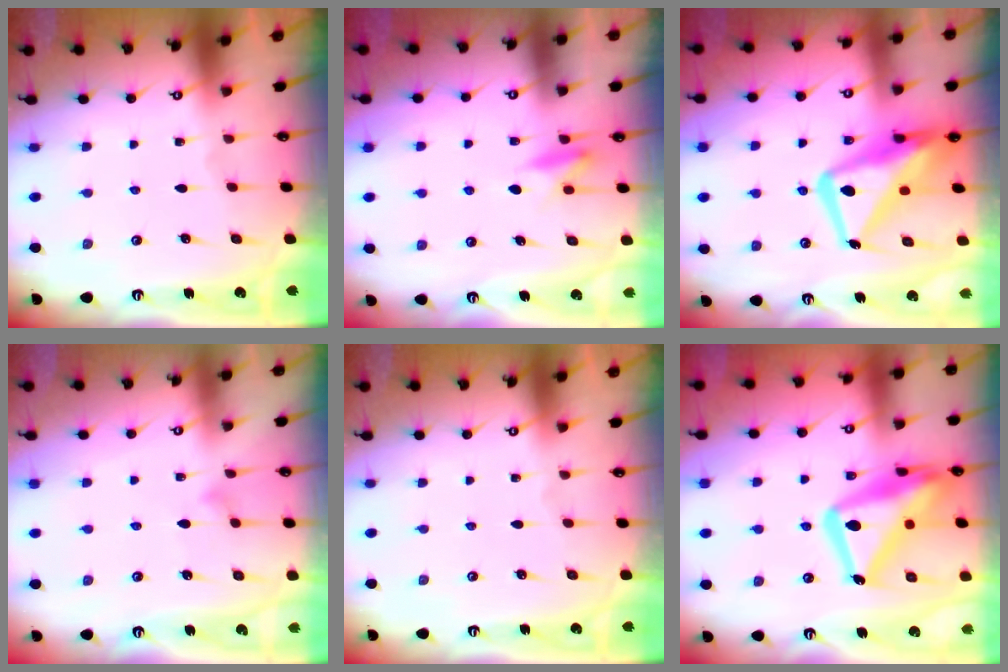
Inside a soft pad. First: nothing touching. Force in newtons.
{"total": 7.5, "press": 7.4, "slide": 0.9}
{"total": 17.7, "press": 17.6, "slide": 1.7}
{"total": 6.5, "press": 6.5, "slide": 0.4}
{"total": 0.0}
{"total": 21.8, "press": 21.7, "slide": 2.2}